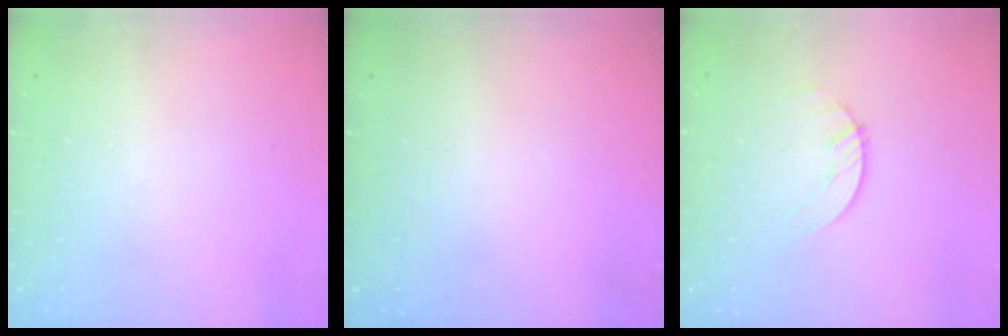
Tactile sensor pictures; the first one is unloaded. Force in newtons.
{"total": 0.0}
{"total": 0.7, "press": 0.7, "slide": 0.2}